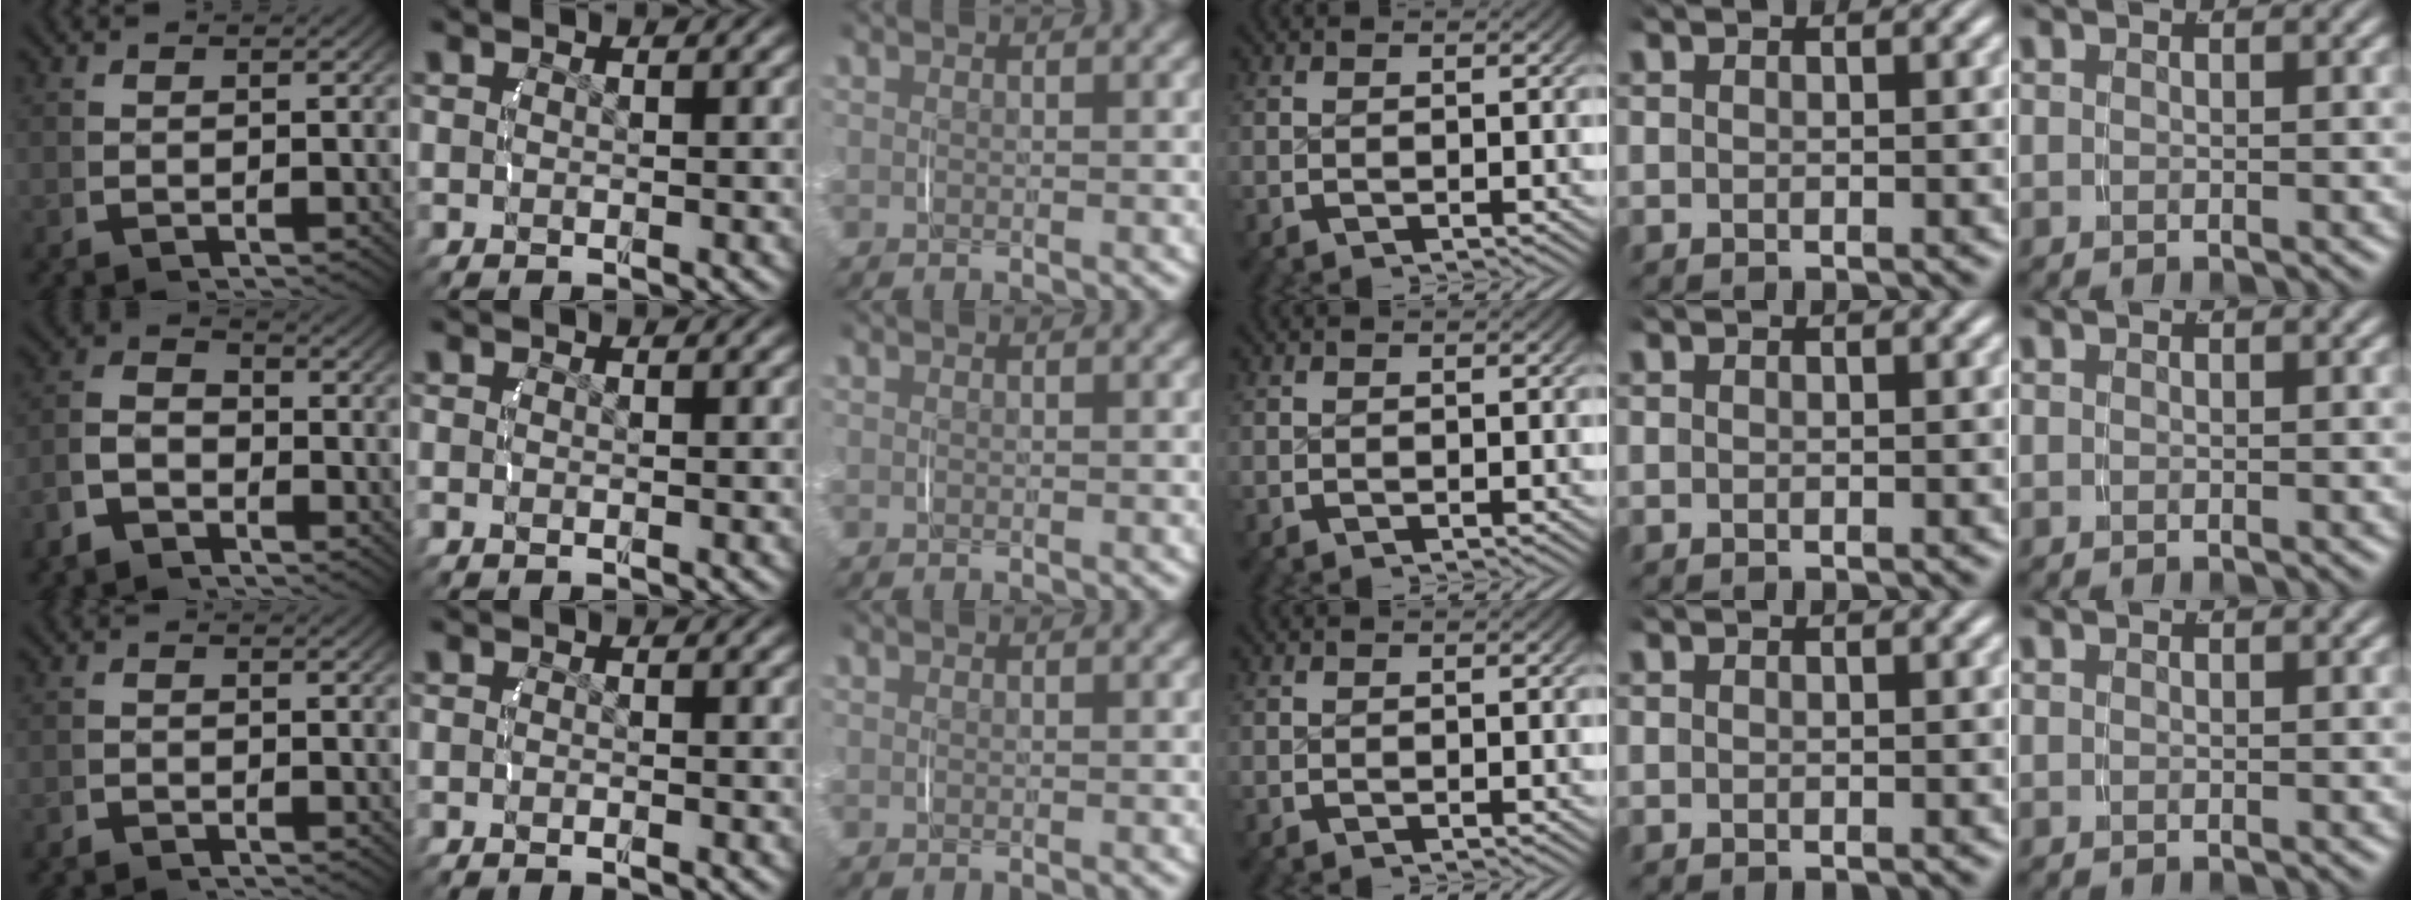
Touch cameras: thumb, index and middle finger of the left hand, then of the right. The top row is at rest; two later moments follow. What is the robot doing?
{"motion": "lift_and_place", "object": "napkin"}